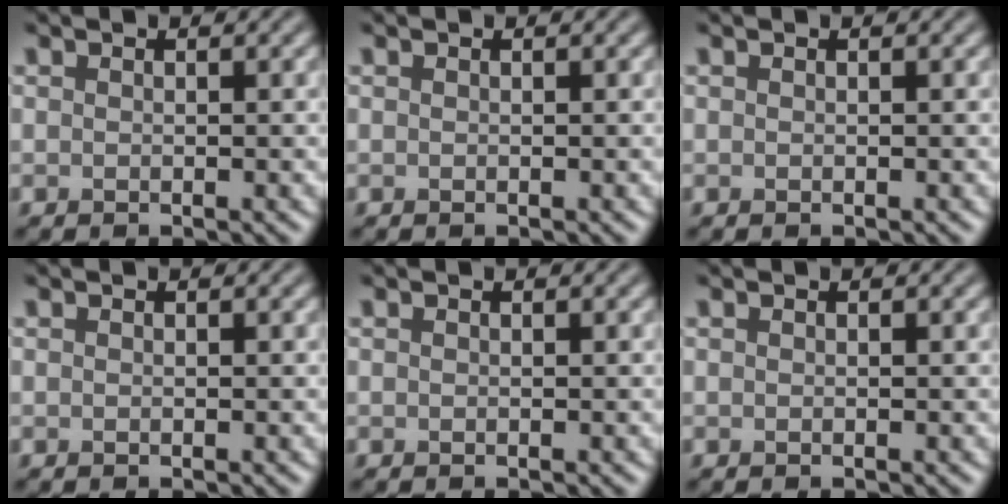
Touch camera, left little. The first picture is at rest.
{"total": 0.0}
{"total": 0.0}
{"total": 0.0}
{"total": 0.0}
{"total": 0.0}